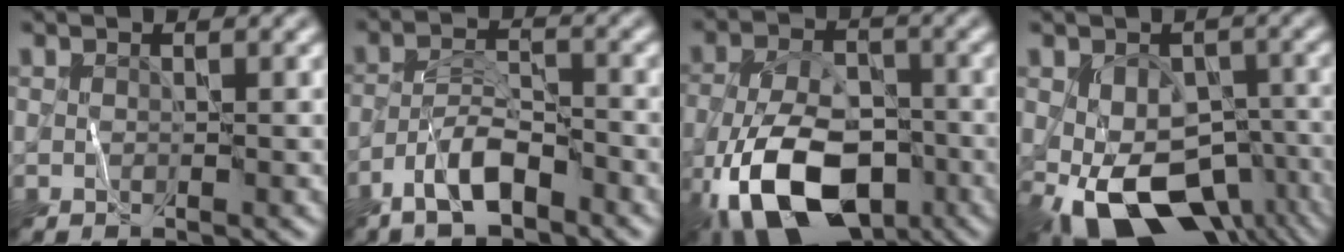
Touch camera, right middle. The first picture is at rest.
{"total": 4.5, "force": [-2.9, 1.2, 3.2], "torque": [-0.056, 0.005, -0.058]}
{"total": 12.6, "force": [-5.8, 6.7, 9.0], "torque": [-0.184, -0.031, -0.104]}
{"total": 11.4, "force": [-4.9, 6.4, 8.1], "torque": [-0.142, -0.018, -0.071]}